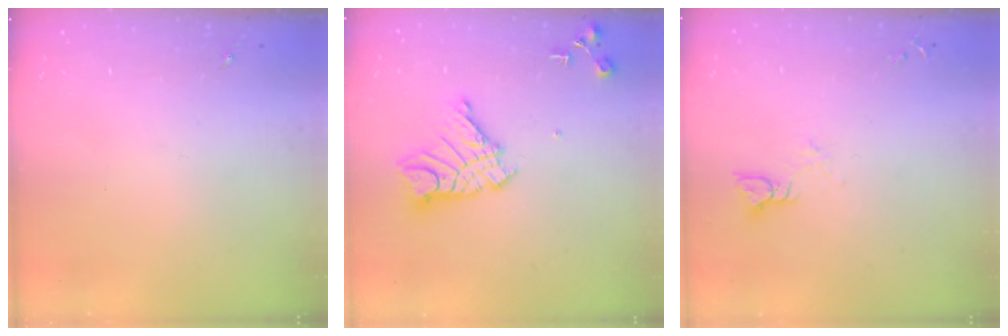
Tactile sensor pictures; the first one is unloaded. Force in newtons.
{"total": 14.2, "press": 14.2, "slide": 1.3}
{"total": 3.8, "press": 3.8, "slide": 0.4}